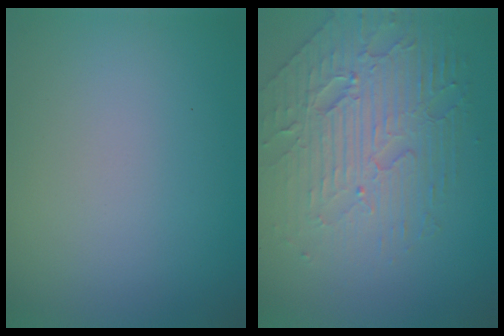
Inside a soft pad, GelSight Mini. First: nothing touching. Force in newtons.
{"total": 6.2, "press": 4.6, "slide": 4.1}